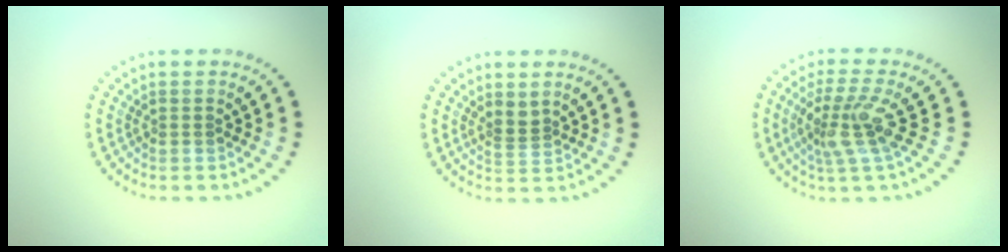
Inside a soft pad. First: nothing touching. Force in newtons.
{"total": 1.4, "press": 0.9, "slide": 1.1}
{"total": 3.7, "press": 3.0, "slide": 2.1}